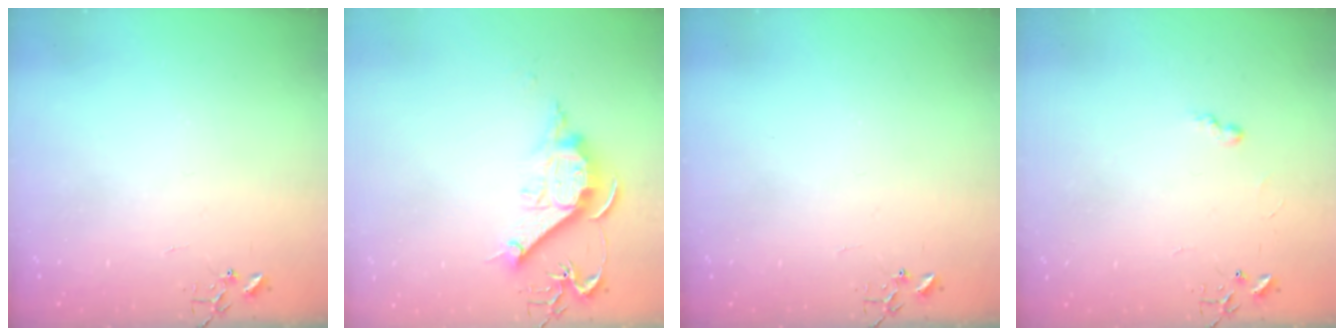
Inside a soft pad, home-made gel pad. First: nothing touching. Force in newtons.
{"total": 12.1, "press": 12.0, "slide": 1.3}
{"total": 0.0}
{"total": 4.6, "press": 4.5, "slide": 0.6}